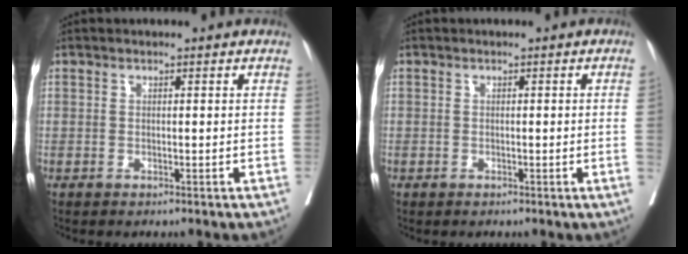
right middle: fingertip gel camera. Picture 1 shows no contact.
{"total": 1.0, "force": [-0.2, -0.4, 0.9], "torque": [-0.008, 0.000, -0.004]}